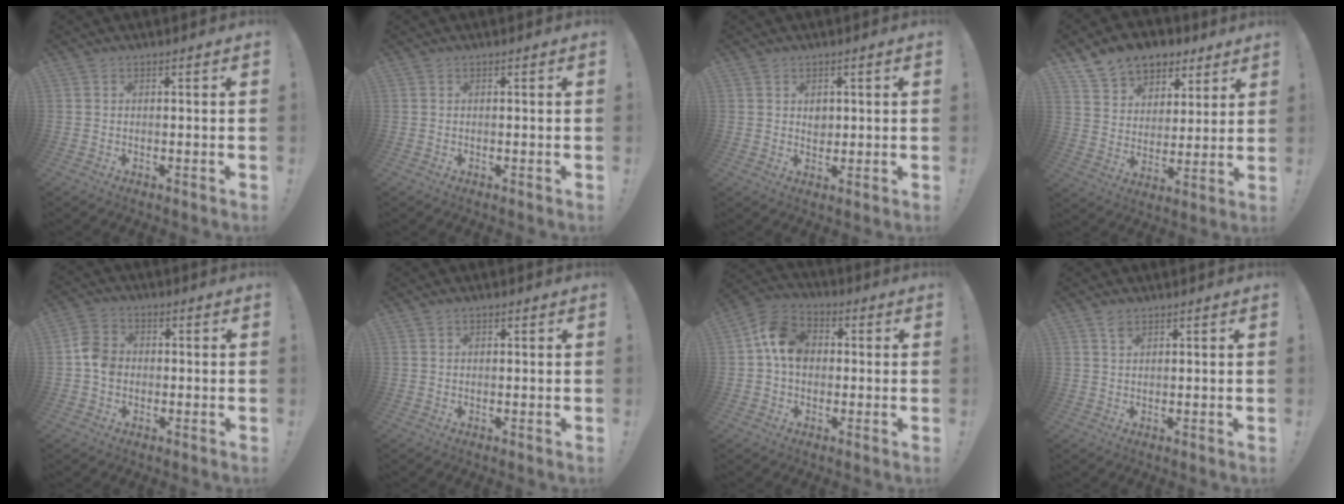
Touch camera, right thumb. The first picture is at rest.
{"total": 0.0}
{"total": 2.7, "force": [0.8, 2.4, 0.9], "torque": [-0.001, -0.005, 0.012]}
{"total": 12.3, "force": [8.4, 8.3, 3.6], "torque": [-0.057, -0.056, 0.161]}
{"total": 6.8, "force": [-1.0, 5.5, 3.9], "torque": [-0.067, 0.016, -0.016]}
{"total": 0.8, "force": [0.4, 0.6, 0.2], "torque": [0.000, -0.001, 0.007]}
{"total": 11.6, "force": [1.7, 9.1, 6.9], "torque": [-0.109, 0.014, 0.037]}
{"total": 2.1, "force": [1.6, 1.1, 0.9], "torque": [-0.003, -0.009, 0.026]}